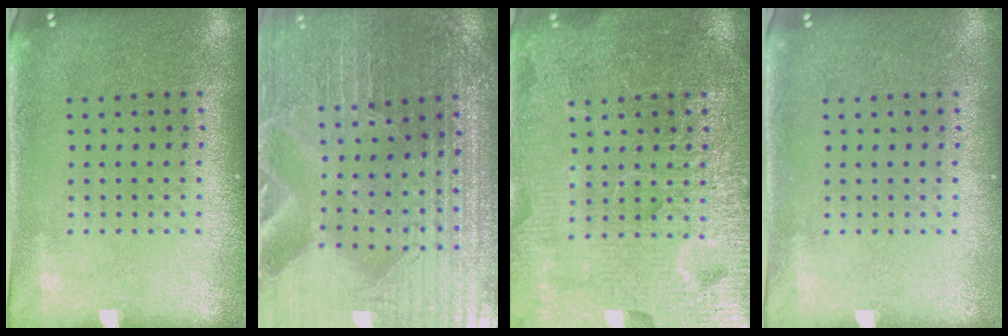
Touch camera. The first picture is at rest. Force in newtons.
{"total": 3.9, "press": 3.8, "slide": 0.7}
{"total": 7.2, "press": 7.1, "slide": 1.0}
{"total": 0.0}